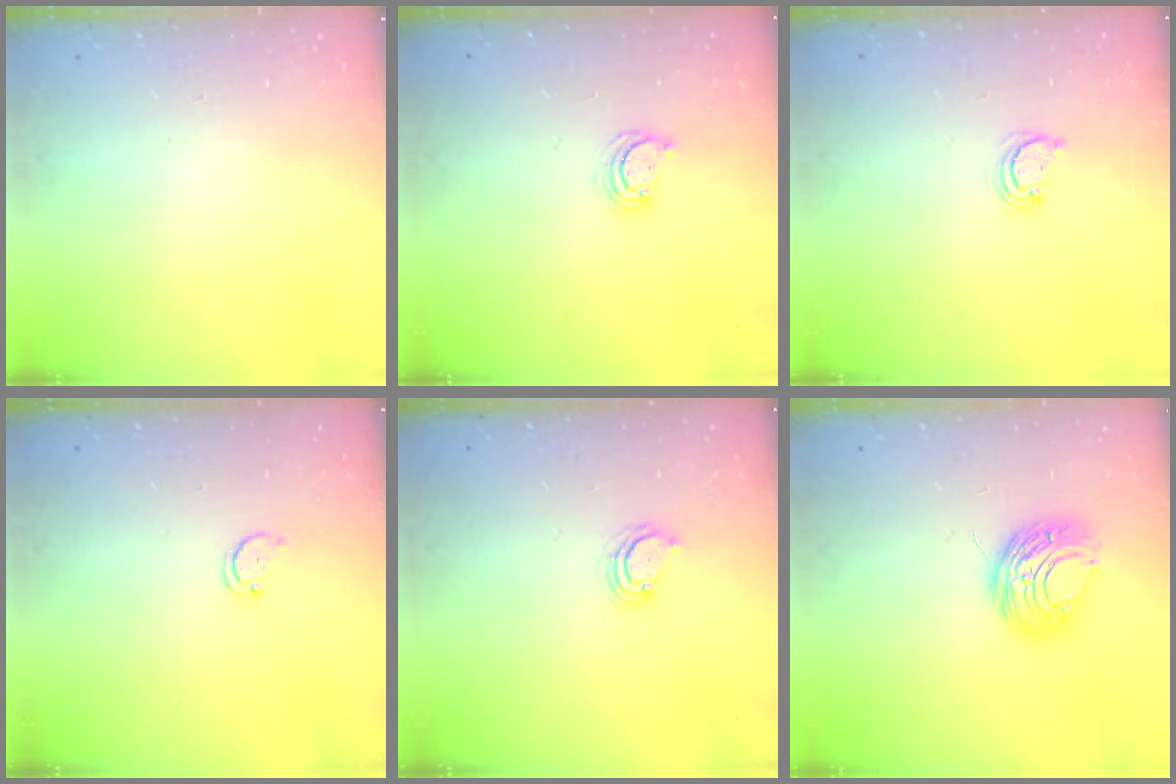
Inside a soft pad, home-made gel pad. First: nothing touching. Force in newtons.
{"total": 4.3, "press": 4.3, "slide": 0.4}
{"total": 3.0, "press": 3.0, "slide": 0.2}
{"total": 2.5, "press": 2.4, "slide": 0.4}
{"total": 4.2, "press": 4.1, "slide": 0.3}
{"total": 9.0, "press": 9.0, "slide": 0.5}